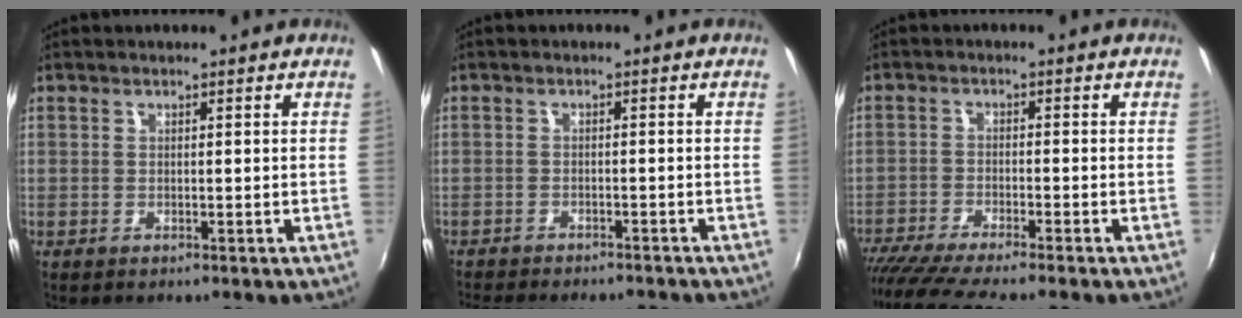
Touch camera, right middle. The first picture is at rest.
{"total": 10.3, "force": [-9.2, 2.2, 4.3], "torque": [-0.098, -0.021, -0.135]}
{"total": 11.3, "force": [-9.7, -0.1, 5.7], "torque": [-0.126, -0.040, -0.163]}